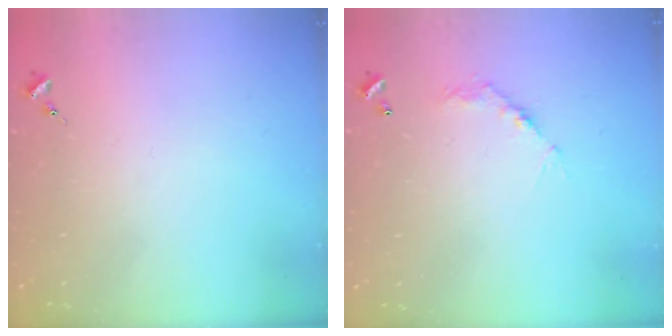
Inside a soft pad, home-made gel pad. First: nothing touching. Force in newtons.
{"total": 6.3, "press": 6.3, "slide": 0.4}